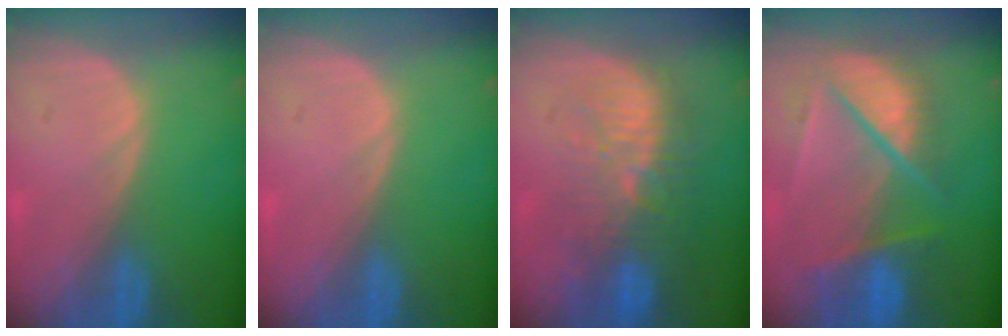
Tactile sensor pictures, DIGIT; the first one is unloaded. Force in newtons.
{"total": 0.0}
{"total": 10.9, "press": 9.6, "slide": 5.1}
{"total": 9.3, "press": 8.2, "slide": 4.4}